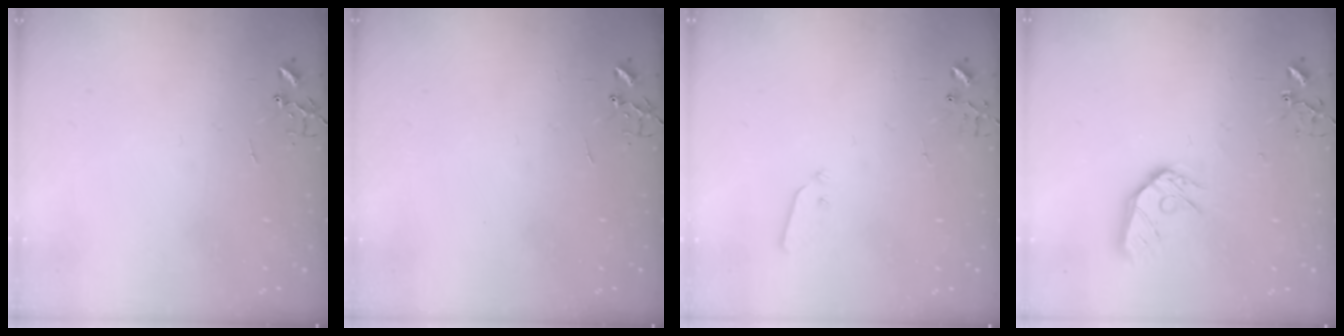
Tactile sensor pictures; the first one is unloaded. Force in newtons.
{"total": 0.0}
{"total": 3.7, "press": 3.7, "slide": 0.1}
{"total": 11.3, "press": 11.2, "slide": 1.3}